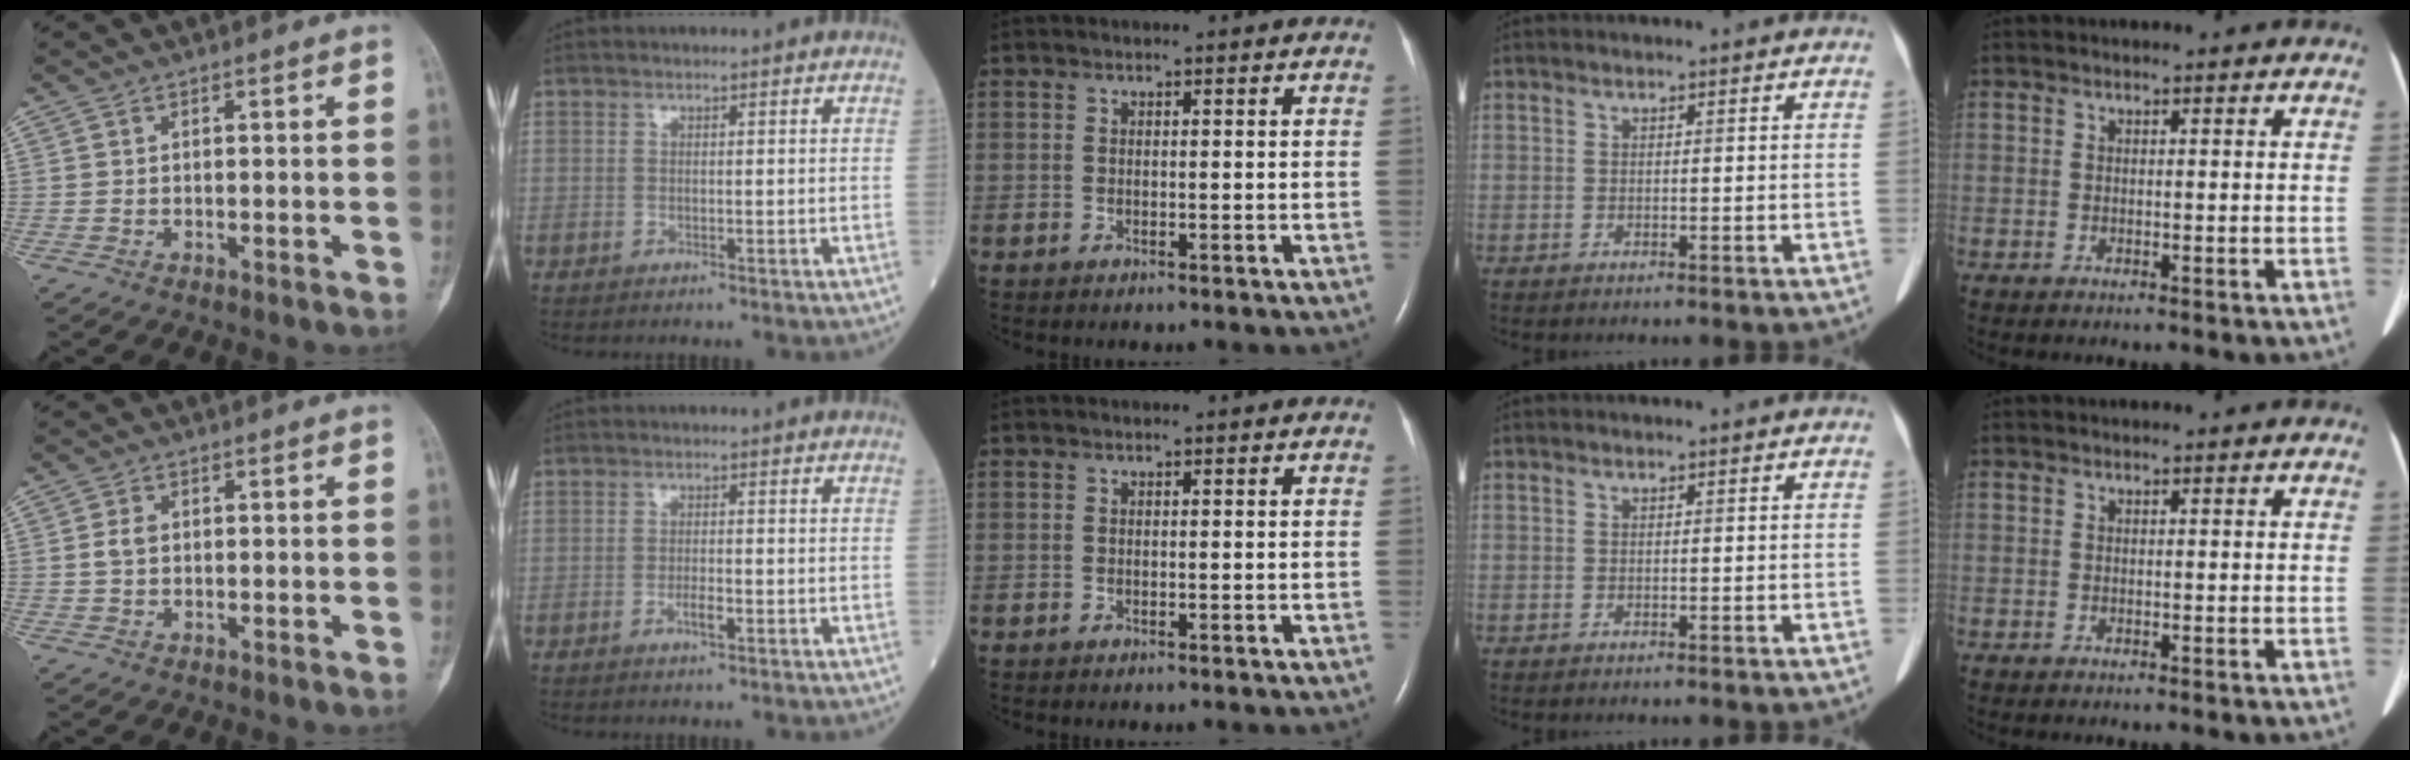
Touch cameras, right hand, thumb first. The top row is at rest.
{"thumb": {"total": 2.1, "force": [0.2, 1.5, 1.5], "torque": [-0.030, 0.005, 0.002]}, "index": {"total": 2.0, "force": [-0.9, 0.4, 1.8], "torque": [-0.032, 0.000, -0.015]}}